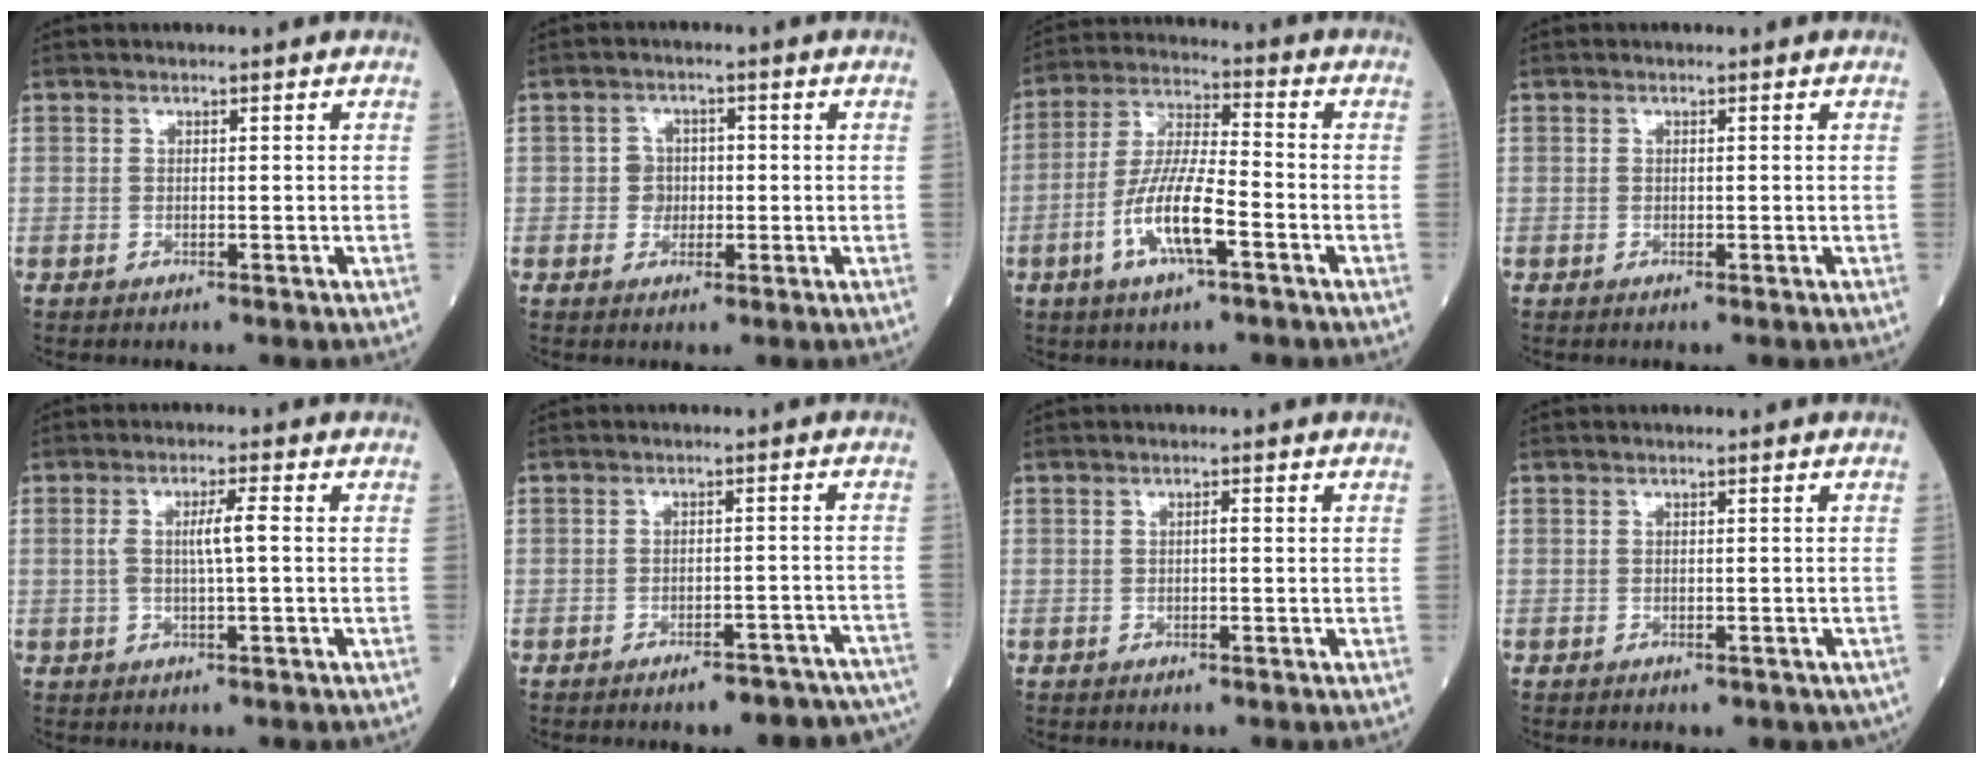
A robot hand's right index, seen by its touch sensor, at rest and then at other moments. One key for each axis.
{"total": 2.8, "fx": -0.4, "fy": 2.6, "fz": 1.1, "tx": -0.011, "ty": 0.006, "tz": -0.008}
{"total": 10.4, "fx": -4.0, "fy": 1.9, "fz": 9.5, "tx": -0.189, "ty": 0.000, "tz": -0.075}
{"total": 0.0}
{"total": 3.8, "fx": 0.2, "fy": 0.1, "fz": 3.8, "tx": -0.074, "ty": 0.005, "tz": 0.005}
{"total": 9.8, "fx": -8.8, "fy": 2.4, "fz": 3.6, "tx": -0.023, "ty": 0.023, "tz": -0.101}
{"total": 0.7, "fx": 0.0, "fy": 0.1, "fz": 0.7, "tx": -0.012, "ty": 0.001, "tz": 0.000}
{"total": 3.1, "fx": -2.3, "fy": 1.6, "fz": 1.3, "tx": -0.008, "ty": 0.000, "tz": -0.023}